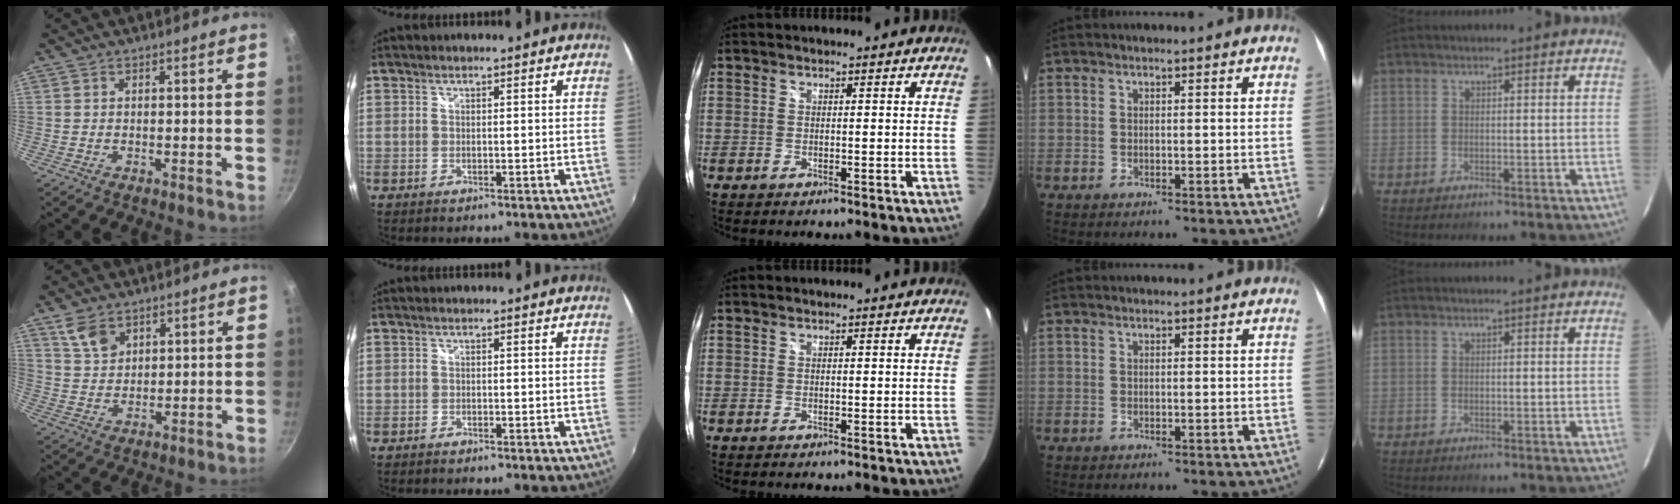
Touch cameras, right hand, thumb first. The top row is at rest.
{"thumb": {"total": 5.8, "force": [3.5, 3.7, 2.7], "torque": [-0.033, -0.013, 0.074]}, "index": {"total": 0.7, "force": [-0.6, 0.2, 0.1], "torque": [-0.004, -0.004, -0.014]}}